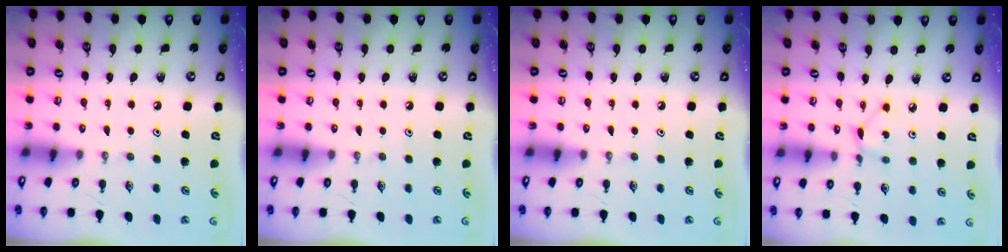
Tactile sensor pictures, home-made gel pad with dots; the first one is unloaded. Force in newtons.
{"total": 0.0}
{"total": 0.0}
{"total": 2.3, "press": 2.3, "slide": 0.1}